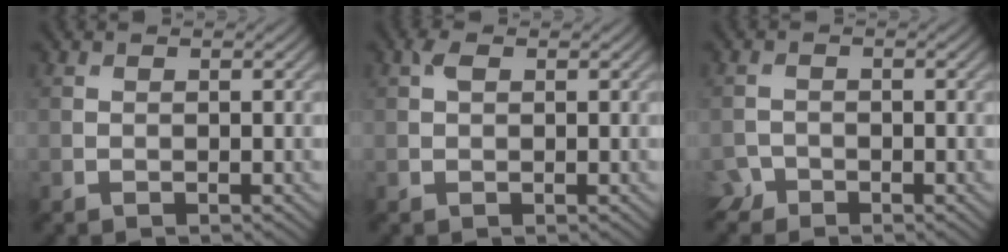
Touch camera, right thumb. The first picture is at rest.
{"total": 1.3, "force": [0.5, 0.7, 1.0], "torque": [-0.022, 0.004, 0.008]}
{"total": 1.7, "force": [-1.4, 0.8, 0.2], "torque": [-0.004, -0.001, -0.036]}